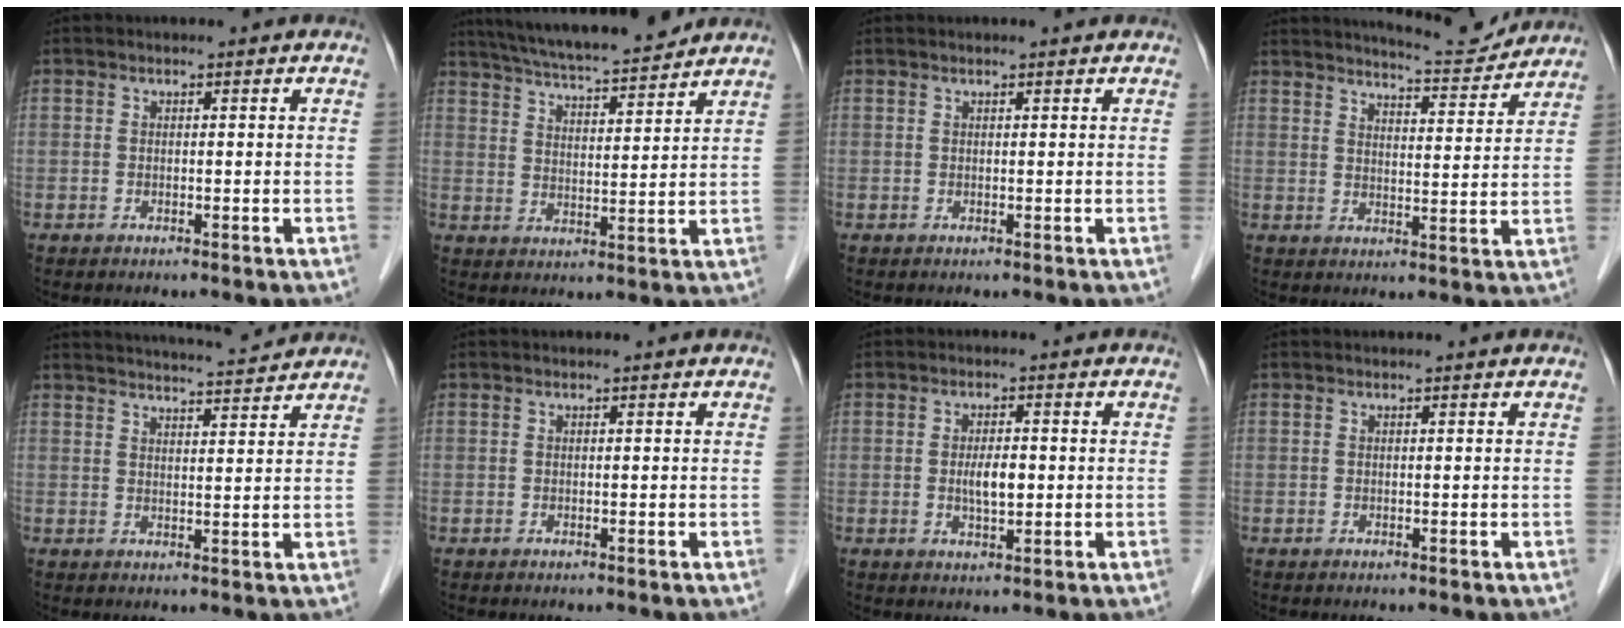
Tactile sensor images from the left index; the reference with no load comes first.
{"total": 14.3, "force": [12.9, 1.2, 6.1], "torque": [-0.109, 0.016, 0.205]}
{"total": 0.8, "force": [0.7, 0.0, 0.4], "torque": [-0.008, 0.009, 0.013]}
{"total": 9.0, "force": [8.8, 0.6, 1.5], "torque": [-0.029, -0.004, 0.120]}
{"total": 10.5, "force": [10.2, 0.2, 2.8], "torque": [-0.046, 0.010, 0.138]}
{"total": 0.0}
{"total": 4.2, "force": [-0.3, 1.2, 4.0], "torque": [-0.078, -0.002, -0.004]}
{"total": 0.0}